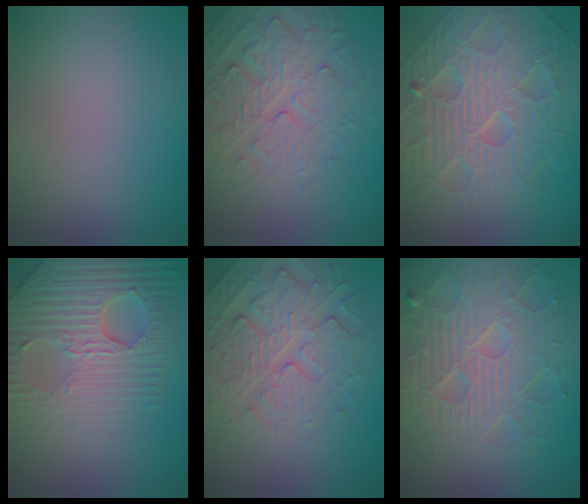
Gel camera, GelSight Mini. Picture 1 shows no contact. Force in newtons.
{"total": 4.8, "press": 4.1, "slide": 2.3}
{"total": 8.4, "press": 6.9, "slide": 4.9}
{"total": 9.1, "press": 6.2, "slide": 6.7}
{"total": 6.8, "press": 5.1, "slide": 4.4}
{"total": 9.6, "press": 6.4, "slide": 7.1}